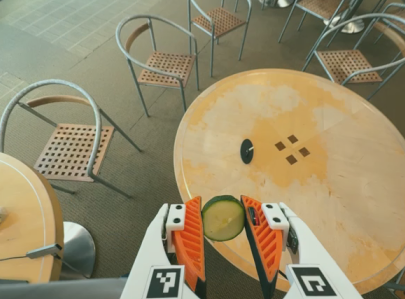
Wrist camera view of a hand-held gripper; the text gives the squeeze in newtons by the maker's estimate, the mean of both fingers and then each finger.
{"total": 9.5, "left": 9.8, "right": 9.2}